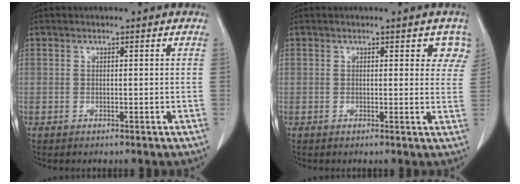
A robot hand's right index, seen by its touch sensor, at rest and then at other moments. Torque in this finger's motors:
{"motor_torque": [0.26, 0.18, 0.05, 0.03]}